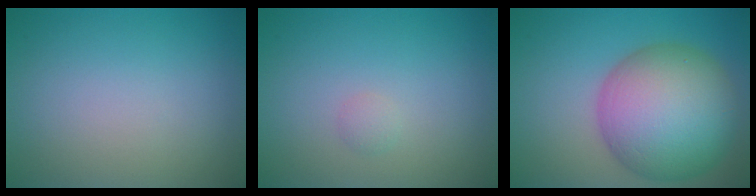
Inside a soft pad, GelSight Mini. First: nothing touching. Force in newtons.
{"total": 0.6, "press": 0.6, "slide": 0.1}
{"total": 12.1, "press": 12.1, "slide": 0.5}